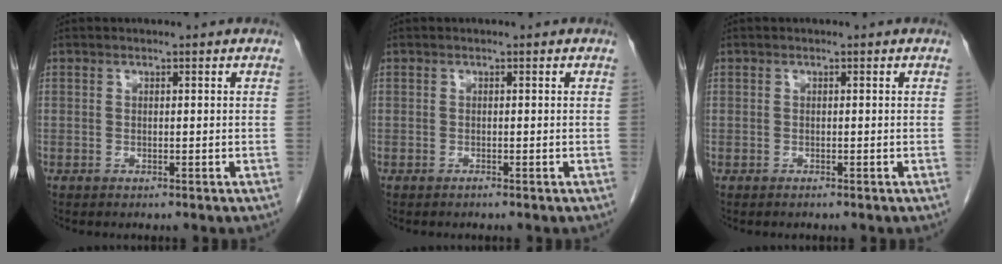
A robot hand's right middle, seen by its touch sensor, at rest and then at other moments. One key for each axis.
{"total": 0.0}
{"total": 0.0}